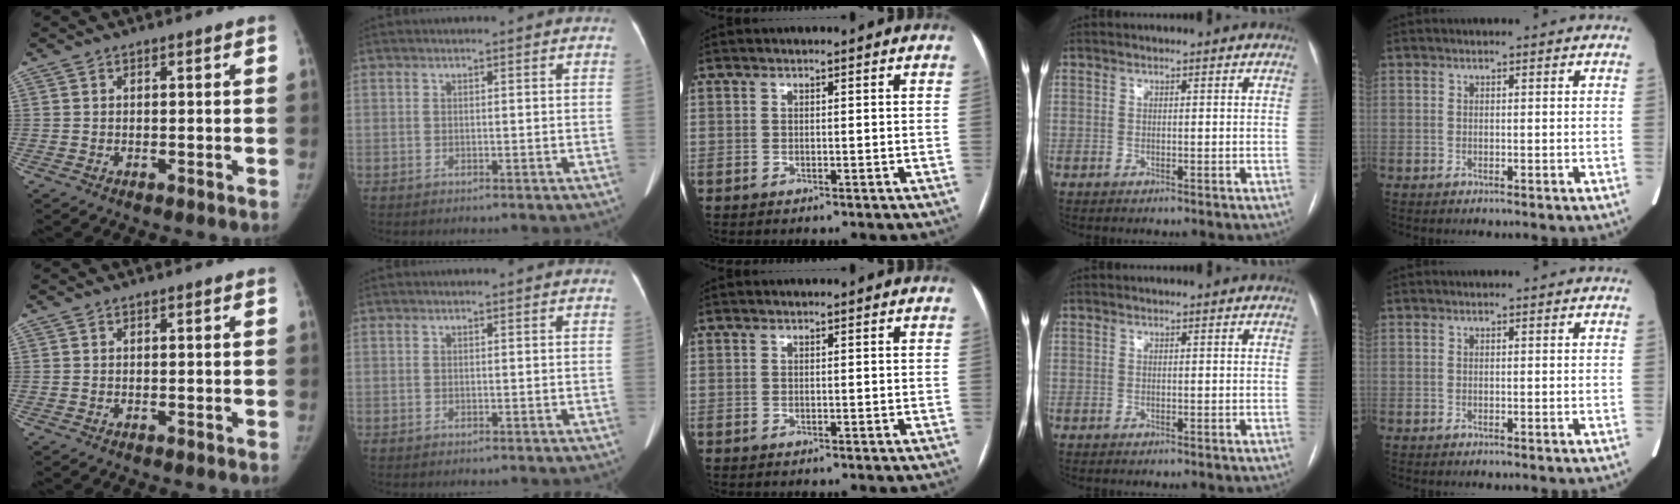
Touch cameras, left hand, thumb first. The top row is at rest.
{}